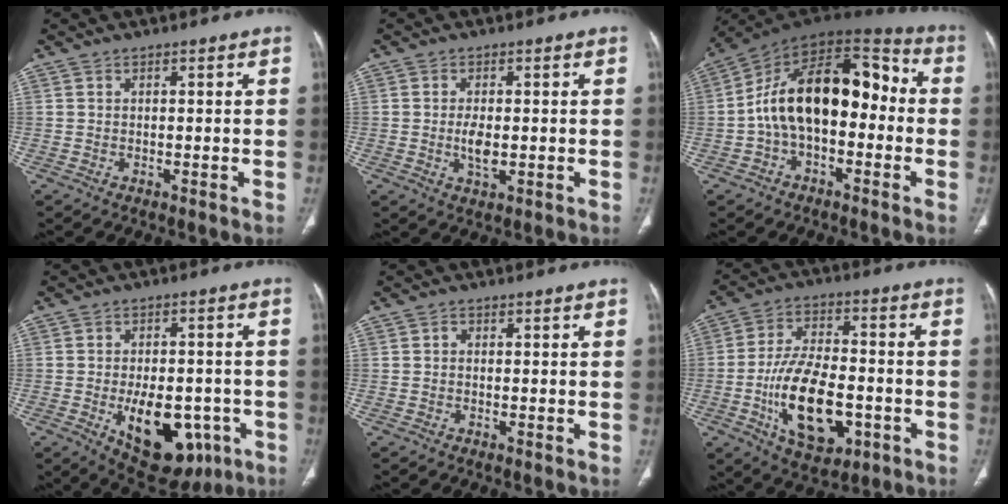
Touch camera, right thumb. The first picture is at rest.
{"total": 3.8, "force": [-0.3, 1.8, 3.4], "torque": [-0.066, -0.006, -0.004]}
{"total": 19.0, "force": [-1.3, 11.0, 15.4], "torque": [-0.226, 0.063, -0.033]}
{"total": 16.0, "force": [-5.5, 9.0, 12.1], "torque": [-0.147, 0.015, -0.059]}
{"total": 0.5, "force": [-0.1, 0.4, 0.3], "torque": [-0.003, 0.002, -0.005]}
{"total": 17.3, "force": [-5.0, 9.2, 13.8], "torque": [-0.228, 0.018, -0.077]}